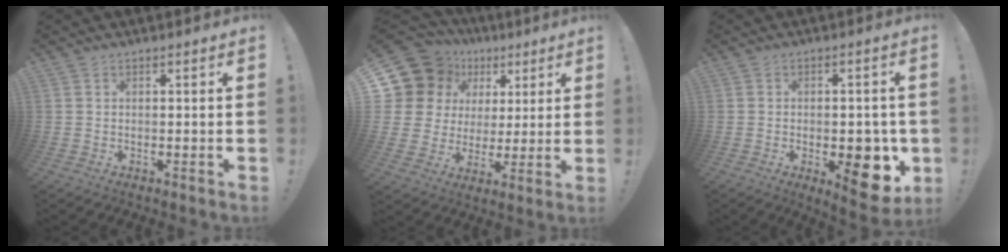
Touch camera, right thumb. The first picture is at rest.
{"total": 14.1, "force": [6.9, 11.0, 5.3], "torque": [-0.098, -0.038, 0.149]}
{"total": 11.6, "force": [-3.1, 6.1, 9.4], "torque": [-0.088, 0.005, -0.038]}